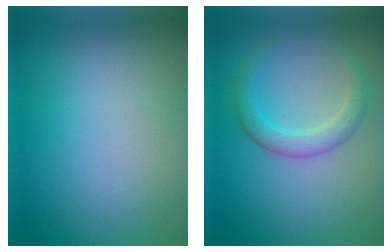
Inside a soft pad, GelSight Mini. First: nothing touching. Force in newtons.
{"total": 2.8, "press": 2.8, "slide": 0.1}